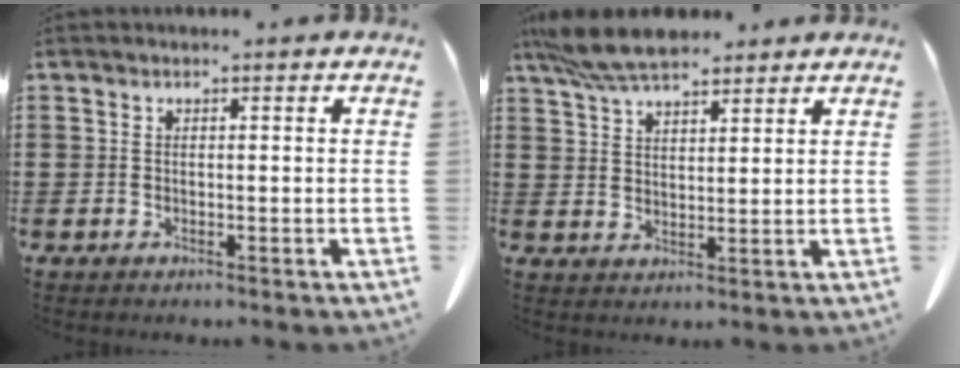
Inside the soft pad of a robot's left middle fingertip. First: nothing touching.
{"total": 7.3, "force": [6.2, 1.8, 3.4], "torque": [-0.085, -0.012, 0.118]}